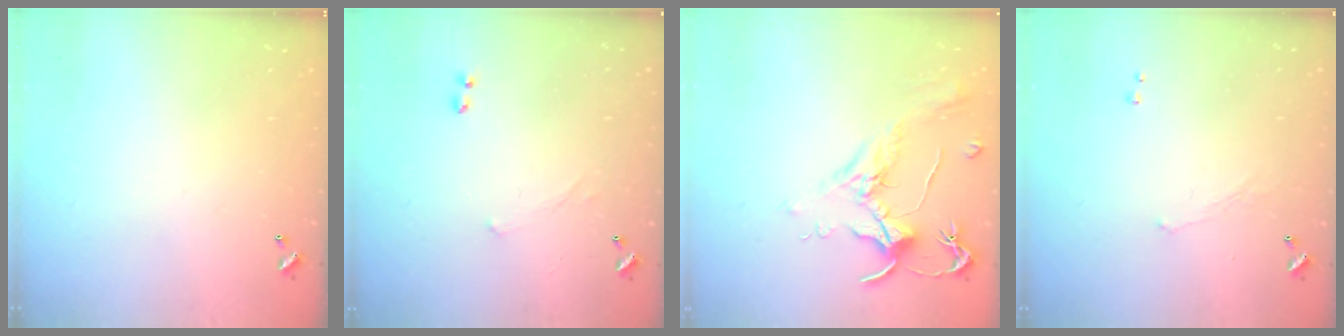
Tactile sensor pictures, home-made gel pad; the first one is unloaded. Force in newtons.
{"total": 1.7, "press": 1.7, "slide": 0.4}
{"total": 2.0, "press": 1.8, "slide": 0.8}
{"total": 1.1, "press": 1.0, "slide": 0.6}